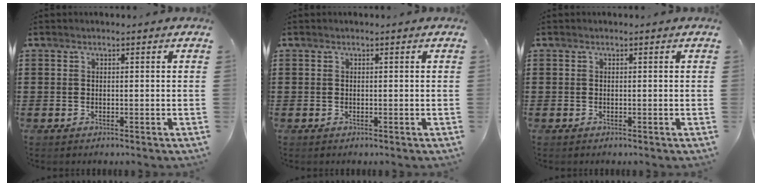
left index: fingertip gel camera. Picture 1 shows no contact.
{"total": 0.0}
{"total": 0.0}